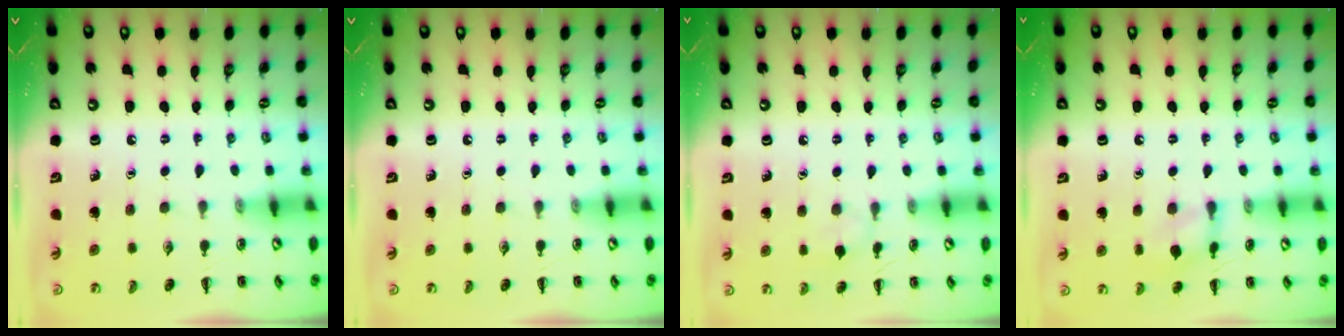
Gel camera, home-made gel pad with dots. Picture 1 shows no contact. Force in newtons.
{"total": 0.0}
{"total": 5.7, "press": 5.4, "slide": 1.9}
{"total": 8.3, "press": 8.2, "slide": 1.2}